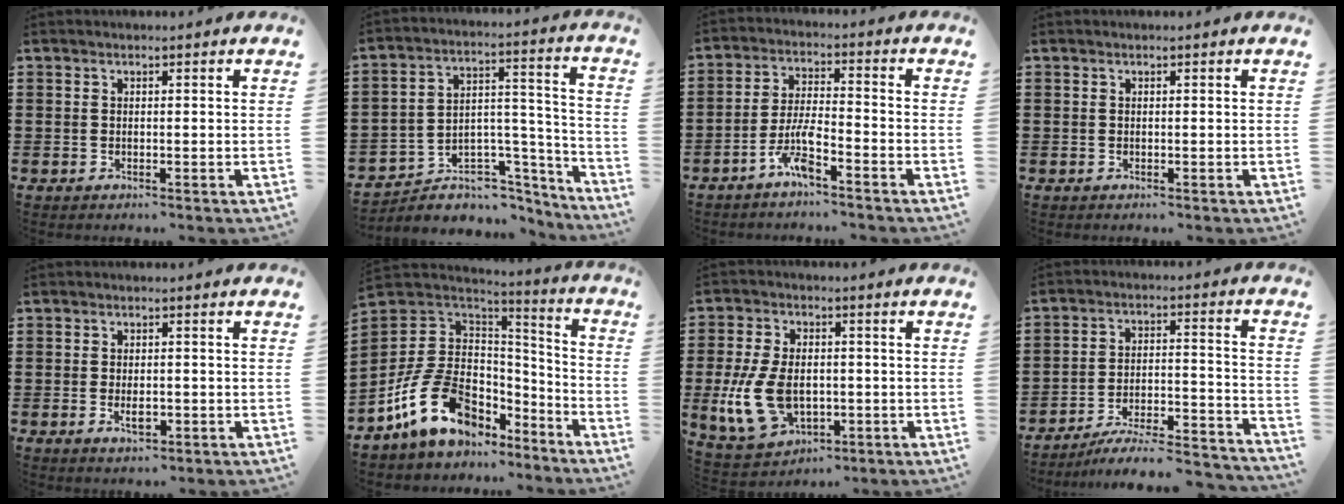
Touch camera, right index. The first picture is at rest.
{"total": 5.6, "force": [-4.5, 3.2, 1.0], "torque": [-0.019, 0.004, -0.083]}
{"total": 6.2, "force": [-4.0, 1.0, 4.6], "torque": [-0.113, -0.007, -0.079]}
{"total": 0.0}
{"total": 2.6, "force": [-0.7, 1.2, 2.2], "torque": [-0.042, 0.001, -0.012]}
{"total": 15.4, "force": [-6.3, 10.7, 9.1], "torque": [-0.209, 0.029, -0.109]}
{"total": 10.9, "force": [-1.8, 7.1, 8.0], "torque": [-0.192, 0.002, -0.032]}
{"total": 6.1, "force": [-5.3, 0.8, 2.9], "torque": [-0.048, -0.005, -0.105]}